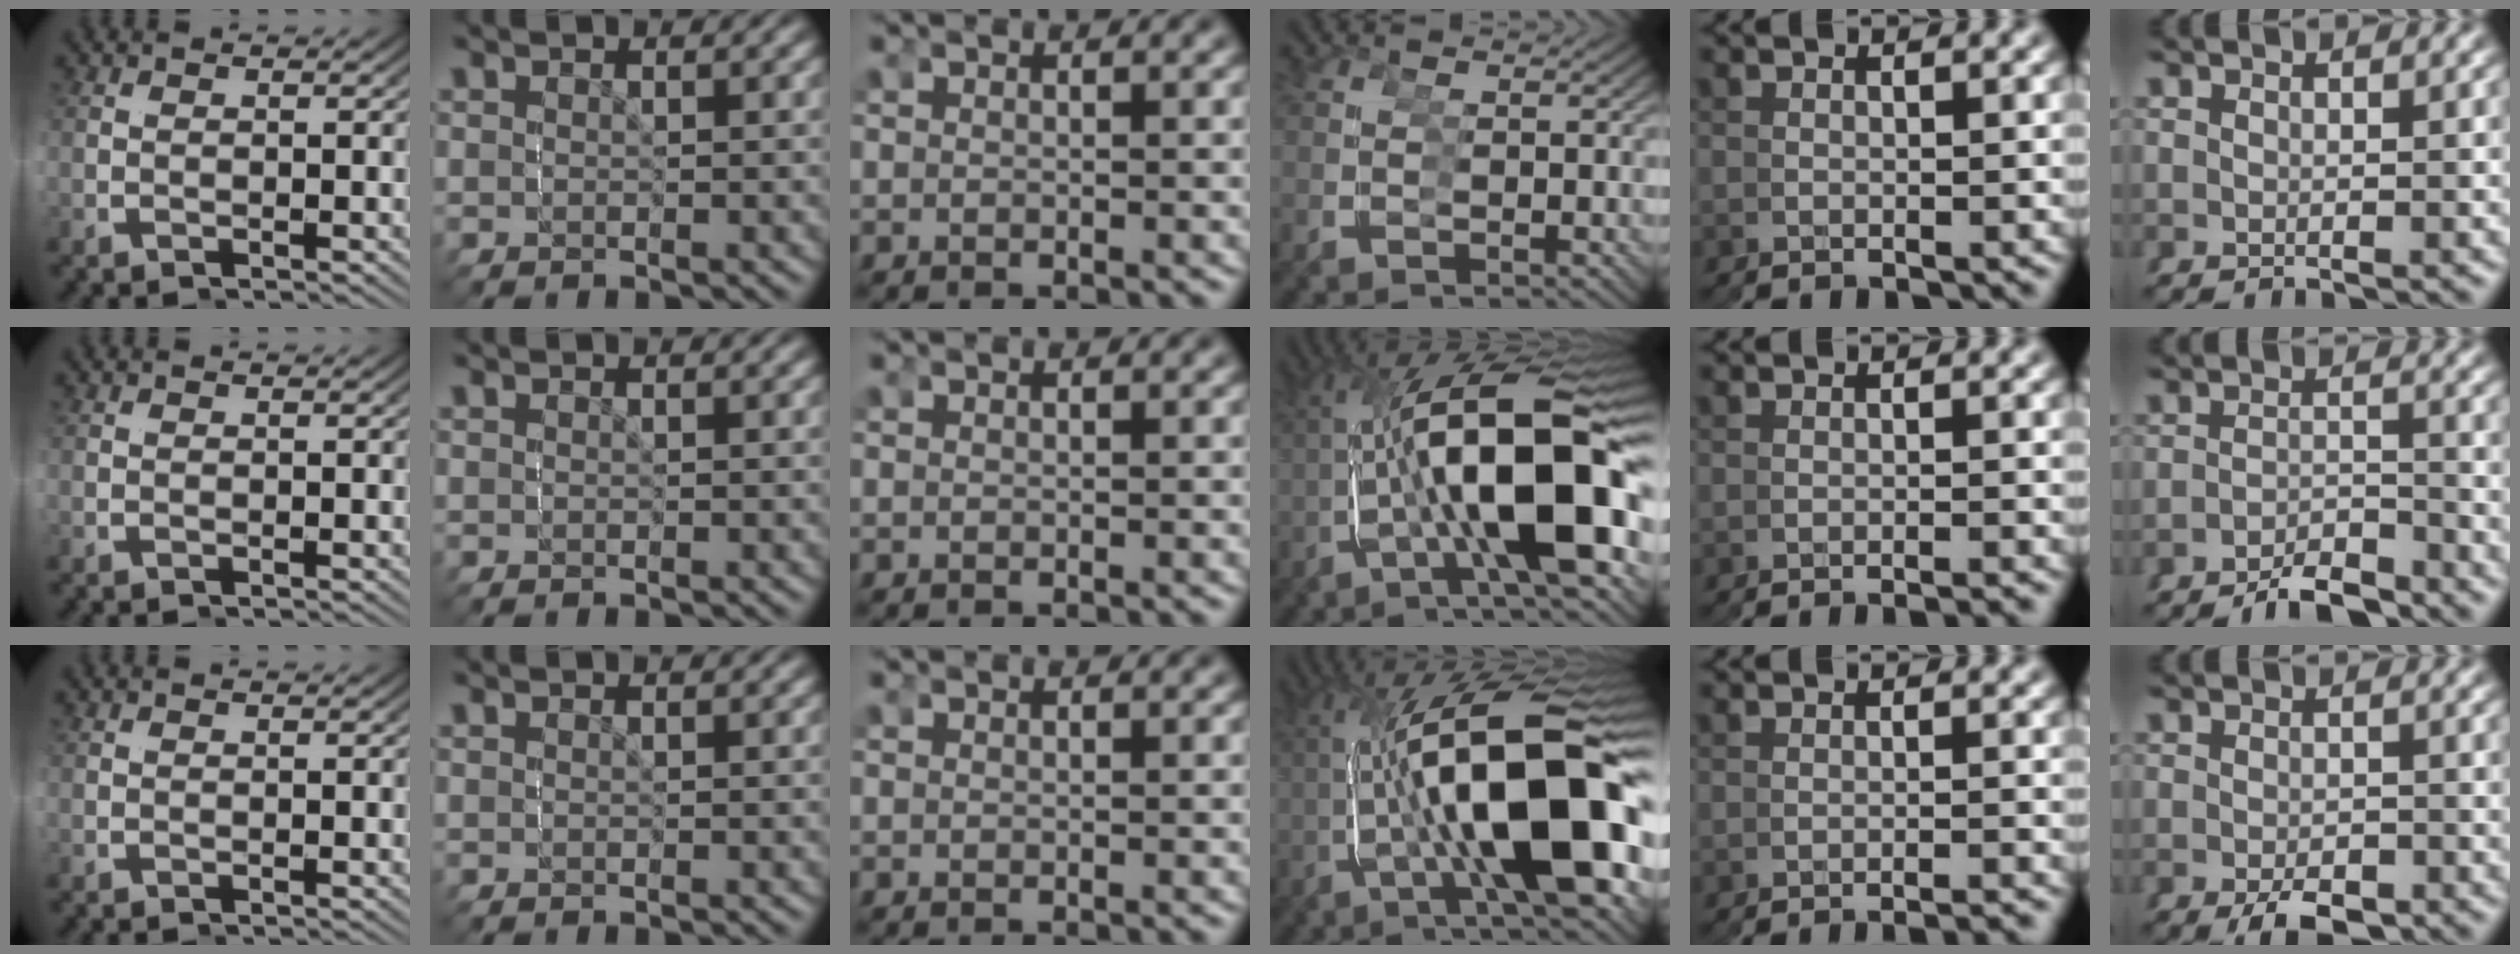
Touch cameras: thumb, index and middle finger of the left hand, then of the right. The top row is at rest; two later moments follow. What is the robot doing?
{"motion": "grasp_and_lifting", "object": "screwdriver"}